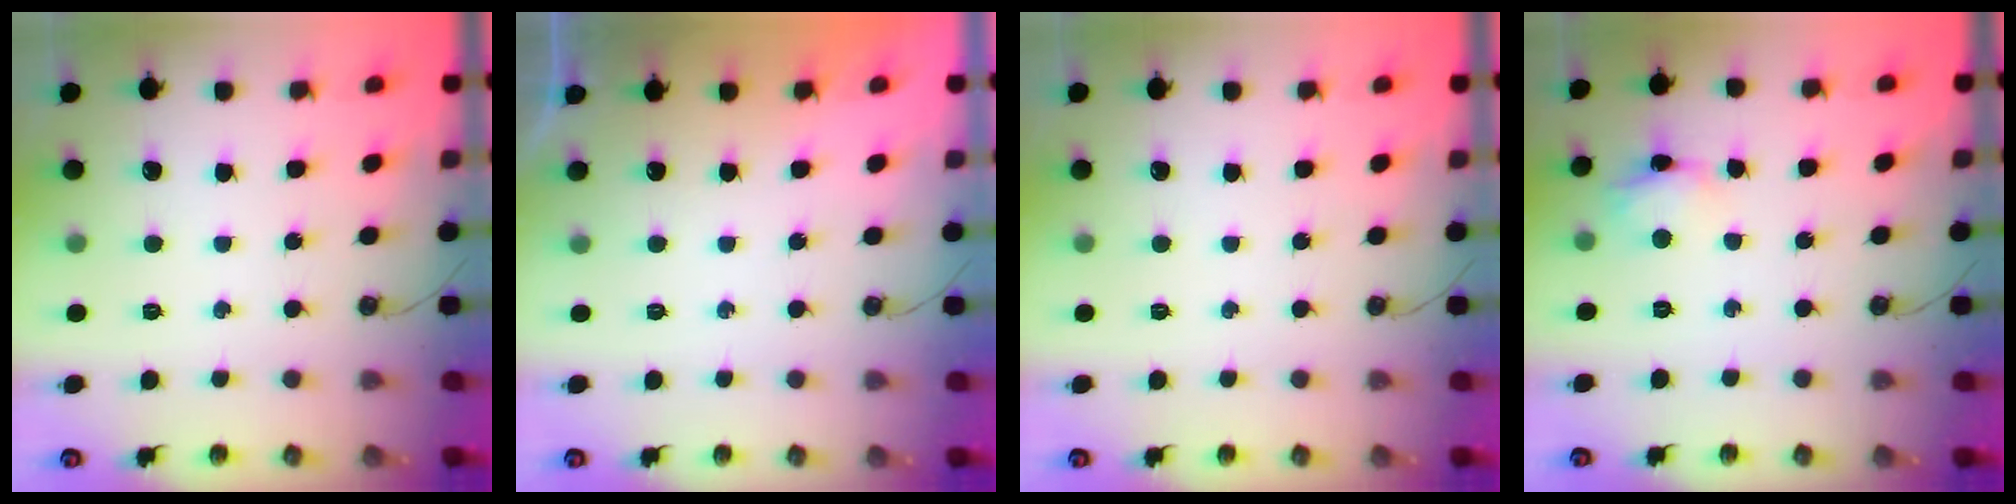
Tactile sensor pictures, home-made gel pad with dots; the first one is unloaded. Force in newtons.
{"total": 0.0}
{"total": 0.0}
{"total": 6.6, "press": 6.6, "slide": 0.5}